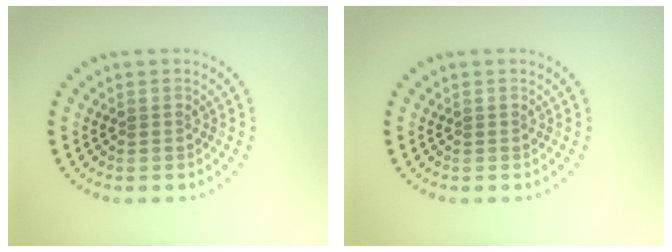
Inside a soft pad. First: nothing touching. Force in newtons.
{"total": 0.0}